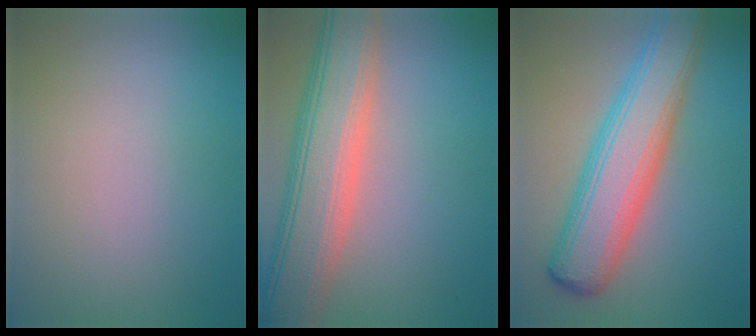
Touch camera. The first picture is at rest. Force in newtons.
{"total": 9.1, "press": 9.1, "slide": 0.5}
{"total": 8.3, "press": 8.3, "slide": 0.3}